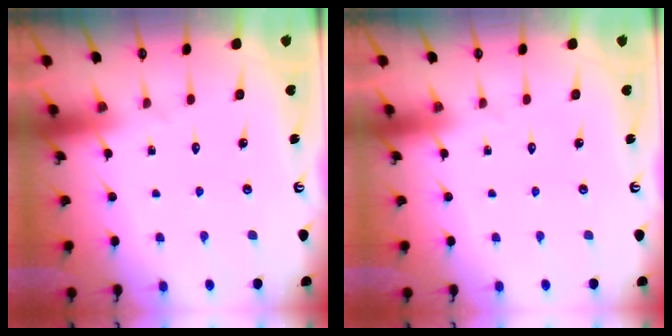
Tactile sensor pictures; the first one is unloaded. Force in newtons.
{"total": 0.0}